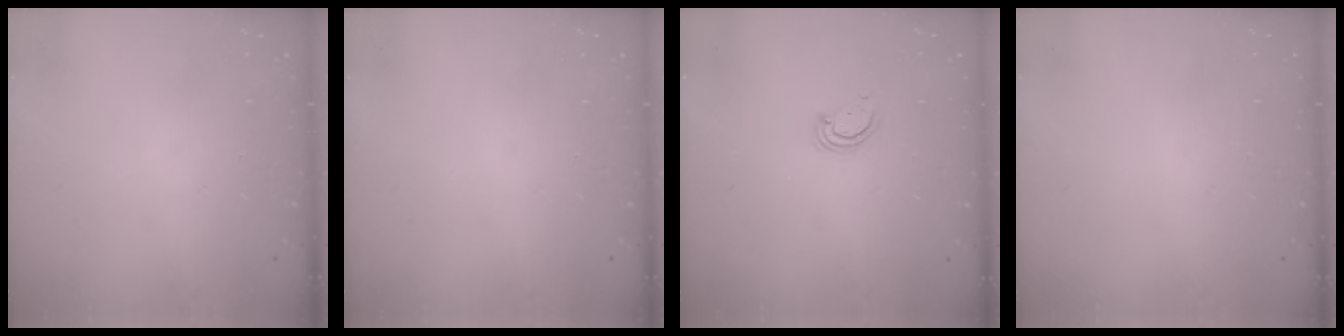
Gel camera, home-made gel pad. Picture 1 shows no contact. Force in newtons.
{"total": 0.0}
{"total": 3.7, "press": 3.7, "slide": 0.3}
{"total": 0.0}